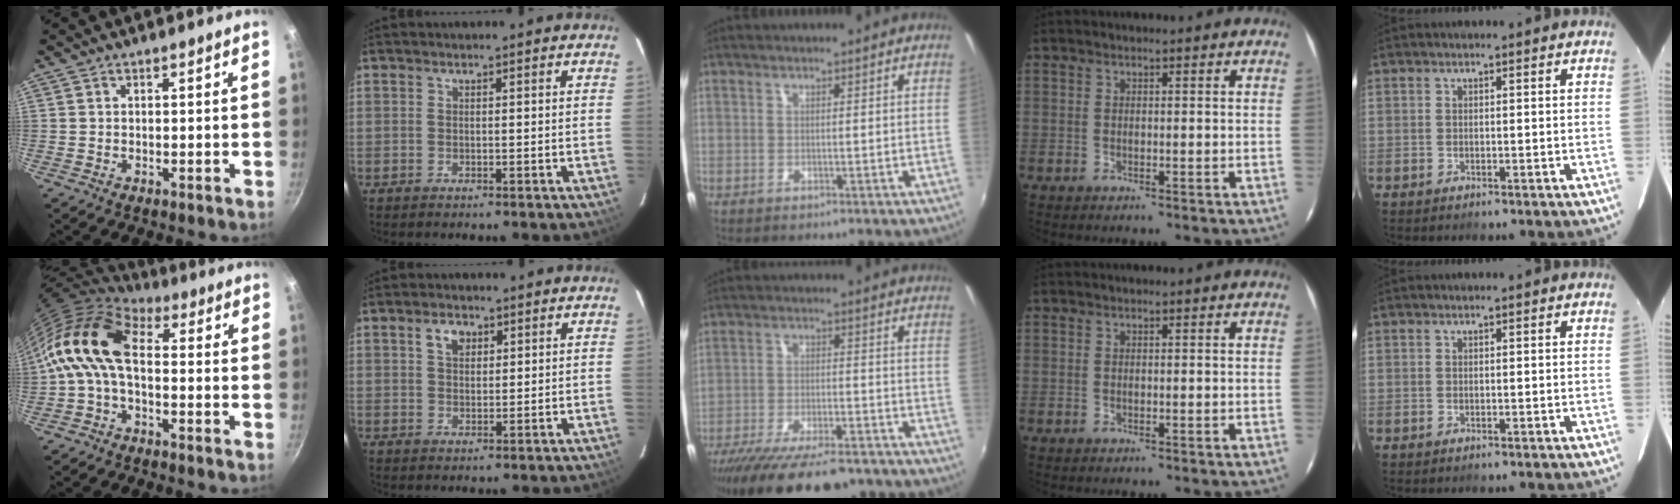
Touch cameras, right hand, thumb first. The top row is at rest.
{"thumb": {"total": 12.2, "force": [-0.1, 7.2, 9.8], "torque": [-0.182, 0.028, -0.020]}, "index": {"total": 3.6, "force": [1.7, 2.4, 2.1], "torque": [-0.034, 0.010, 0.031]}, "middle": {"total": 19.5, "force": [-15.6, 5.4, 10.3], "torque": [-0.201, -0.043, -0.234]}}